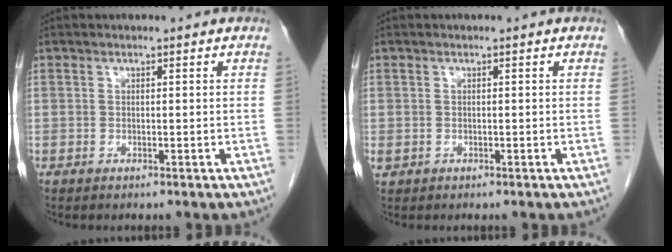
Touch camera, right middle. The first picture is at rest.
{"total": 0.8, "force": [-0.1, 0.7, 0.3], "torque": [-0.005, 0.003, 0.004]}